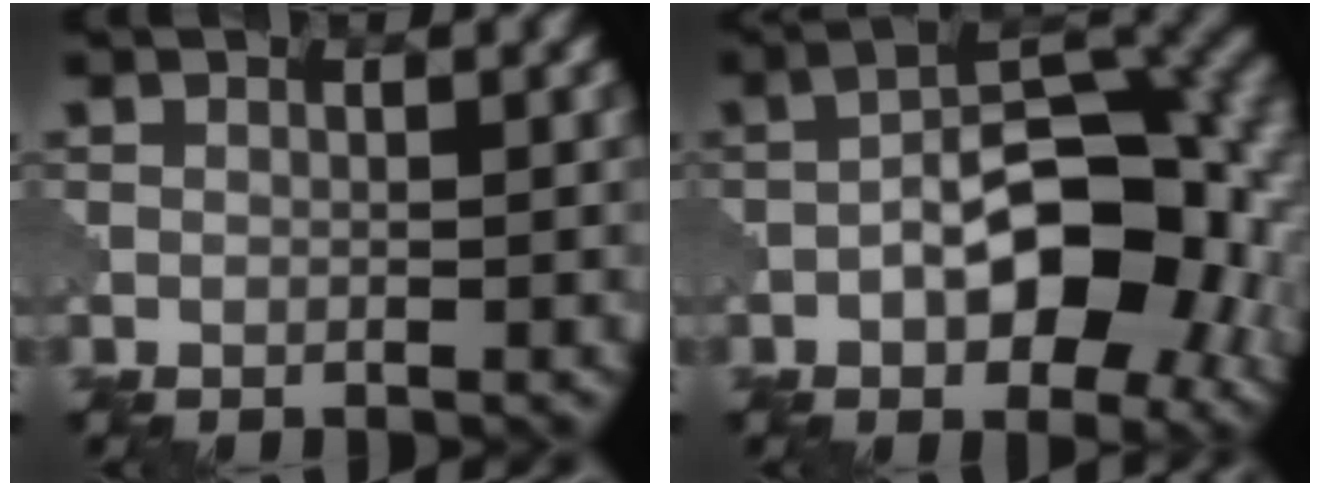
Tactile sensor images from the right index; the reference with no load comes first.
{"total": 11.4, "force": [-2.7, 5.6, 9.5], "torque": [-0.133, 0.011, -0.046]}